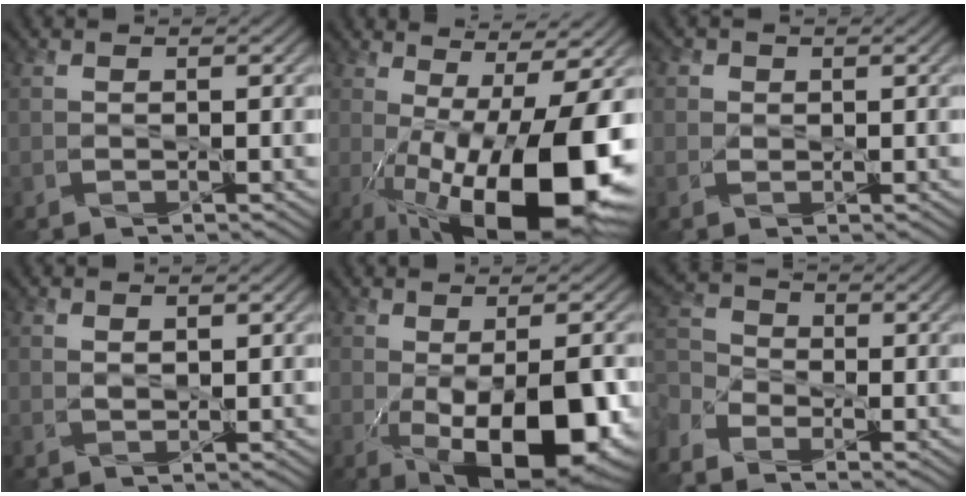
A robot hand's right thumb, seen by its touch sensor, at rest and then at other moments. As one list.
[{"total": 19.2, "force": [-4.1, 6.6, 17.5], "torque": [-0.258, -0.016, -0.057]}, {"total": 2.1, "force": [0.7, 1.9, 0.6], "torque": [-0.014, -0.005, 0.005]}, {"total": 1.1, "force": [0.8, 0.5, 0.6], "torque": [-0.017, -0.004, 0.019]}, {"total": 13.8, "force": [-3.7, 6.3, 11.7], "torque": [-0.175, -0.030, -0.038]}, {"total": 6.6, "force": [-3.9, 4.2, 3.3], "torque": [-0.095, -0.021, -0.079]}]